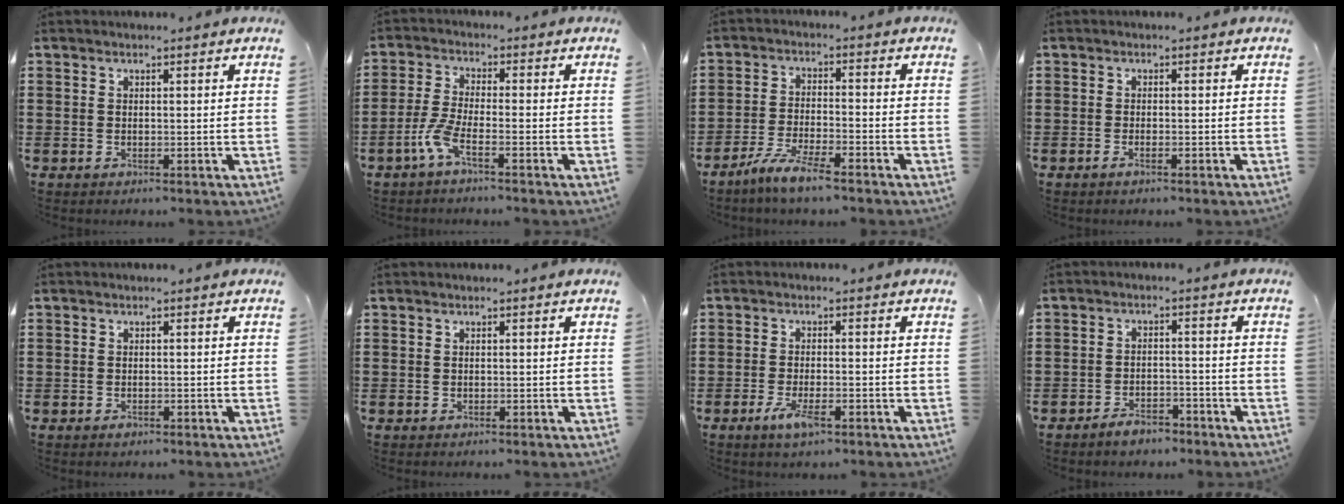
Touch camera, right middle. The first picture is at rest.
{"total": 4.6, "force": [-2.6, 0.9, 3.8], "torque": [-0.092, -0.005, -0.054]}
{"total": 5.7, "force": [-4.7, 0.2, 3.2], "torque": [-0.078, -0.012, -0.092]}
{"total": 0.9, "force": [-0.4, 0.2, 0.7], "torque": [-0.014, -0.002, -0.008]}
{"total": 0.7, "force": [-0.5, 0.4, 0.3], "torque": [-0.006, -0.001, -0.011]}
{"total": 0.0}
{"total": 4.3, "force": [-2.0, 1.2, 3.5], "torque": [-0.076, -0.006, -0.040]}
{"total": 3.2, "force": [-3.0, 1.0, 0.7], "torque": [-0.015, 0.010, -0.059]}